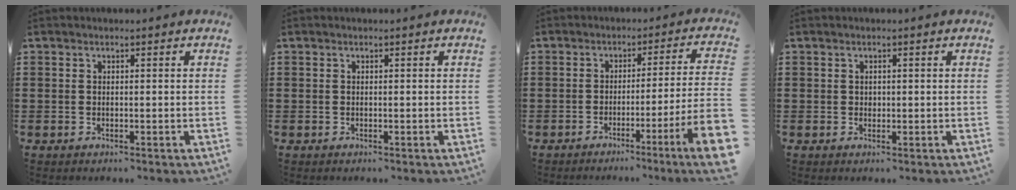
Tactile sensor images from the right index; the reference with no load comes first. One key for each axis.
{"total": 0.0}
{"total": 5.1, "fx": -2.4, "fy": -0.6, "fz": 4.5, "tx": -0.082, "ty": -0.031, "tz": -0.050}
{"total": 0.7, "fx": 0.3, "fy": 0.6, "fz": 0.3, "tx": -0.007, "ty": 0.003, "tz": 0.006}